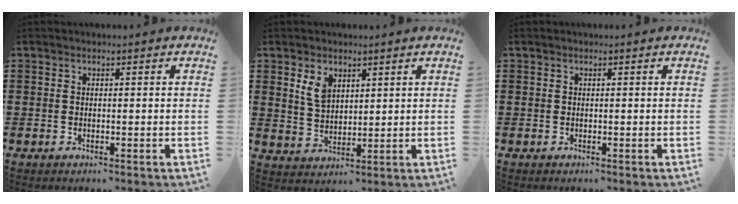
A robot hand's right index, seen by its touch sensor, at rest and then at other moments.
{"total": 4.1, "force": [2.1, 2.5, 2.4], "torque": [-0.056, 0.008, 0.039]}
{"total": 0.0}